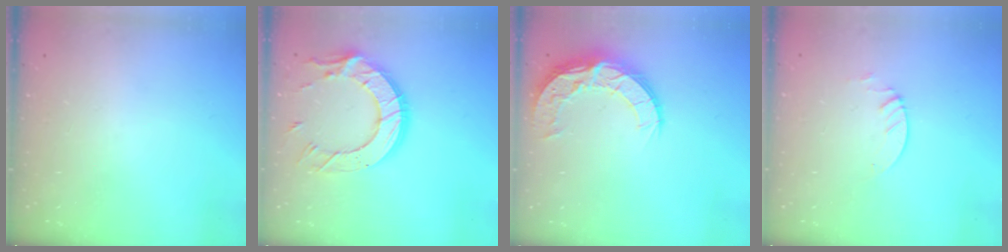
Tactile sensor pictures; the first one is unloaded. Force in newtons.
{"total": 15.9, "press": 15.9, "slide": 1.0}
{"total": 12.0, "press": 11.9, "slide": 0.8}
{"total": 2.1, "press": 2.1, "slide": 0.2}